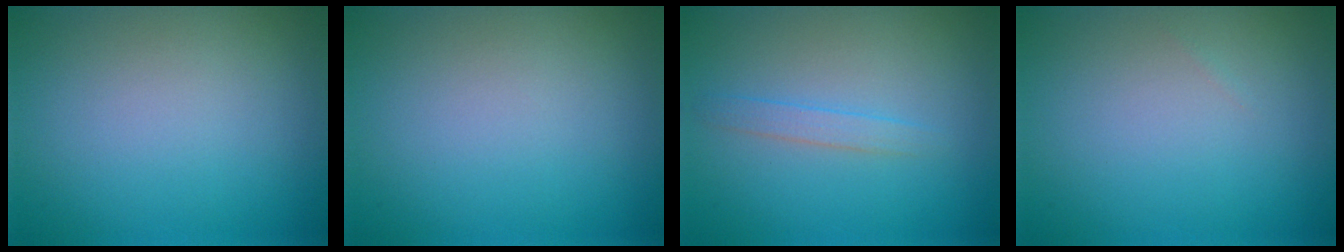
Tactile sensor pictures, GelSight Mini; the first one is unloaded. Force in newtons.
{"total": 0.0}
{"total": 1.4, "press": 1.4, "slide": 0.1}
{"total": 0.0}